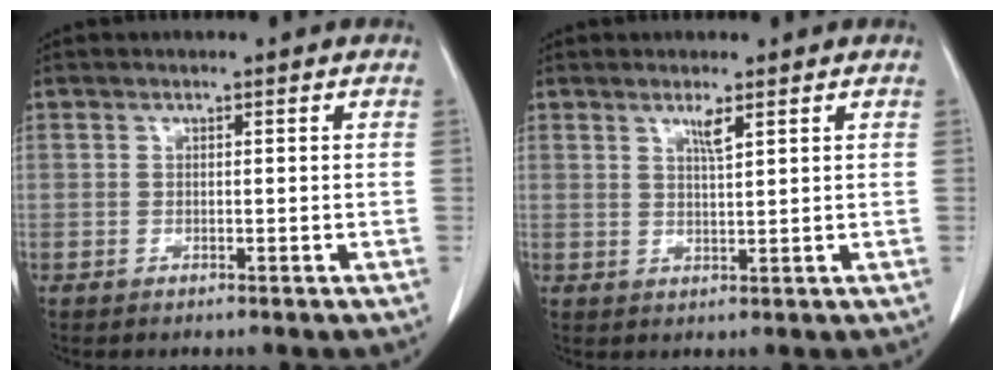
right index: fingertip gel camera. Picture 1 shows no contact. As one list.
[{"total": 2.1, "force": [1.3, -0.1, 1.7], "torque": [-0.035, -0.005, 0.025]}]